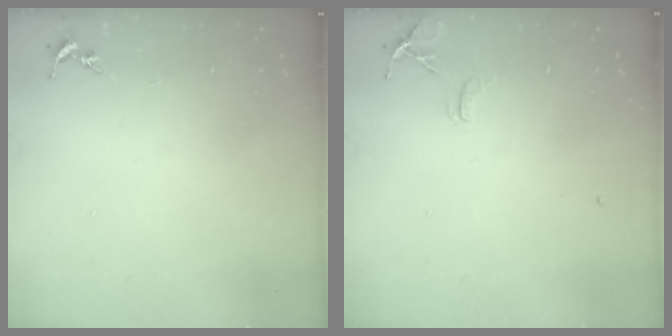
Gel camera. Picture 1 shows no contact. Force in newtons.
{"total": 6.7, "press": 6.7, "slide": 0.7}